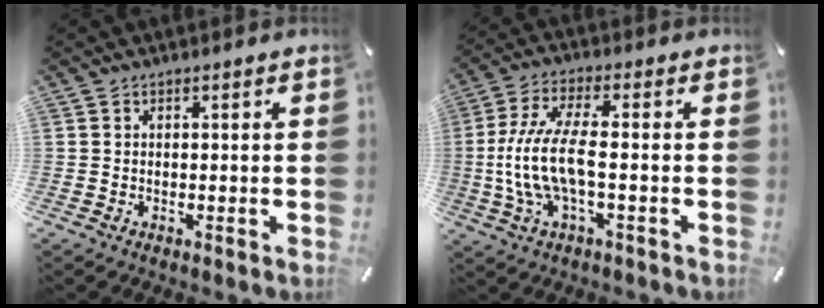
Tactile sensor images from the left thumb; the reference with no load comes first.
{"total": 12.3, "force": [-1.5, 4.1, 11.6], "torque": [-0.247, -0.013, -0.032]}